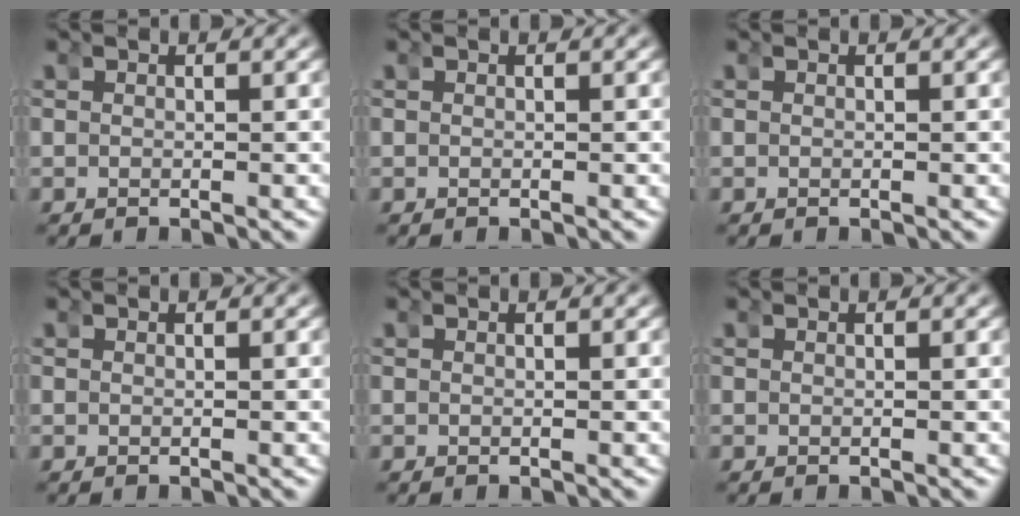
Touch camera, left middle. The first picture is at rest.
{"total": 0.0}
{"total": 0.0}
{"total": 0.0}
{"total": 0.0}
{"total": 0.0}